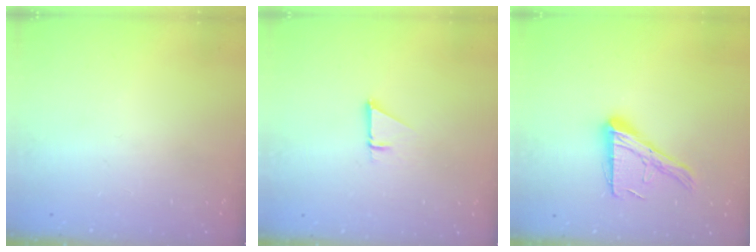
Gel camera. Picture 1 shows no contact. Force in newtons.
{"total": 1.0, "press": 1.0, "slide": 0.1}
{"total": 13.9, "press": 13.9, "slide": 1.2}